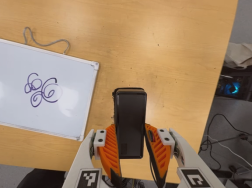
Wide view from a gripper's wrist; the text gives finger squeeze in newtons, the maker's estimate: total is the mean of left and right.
{"total": 4.3, "left": 2.9, "right": 5.7}